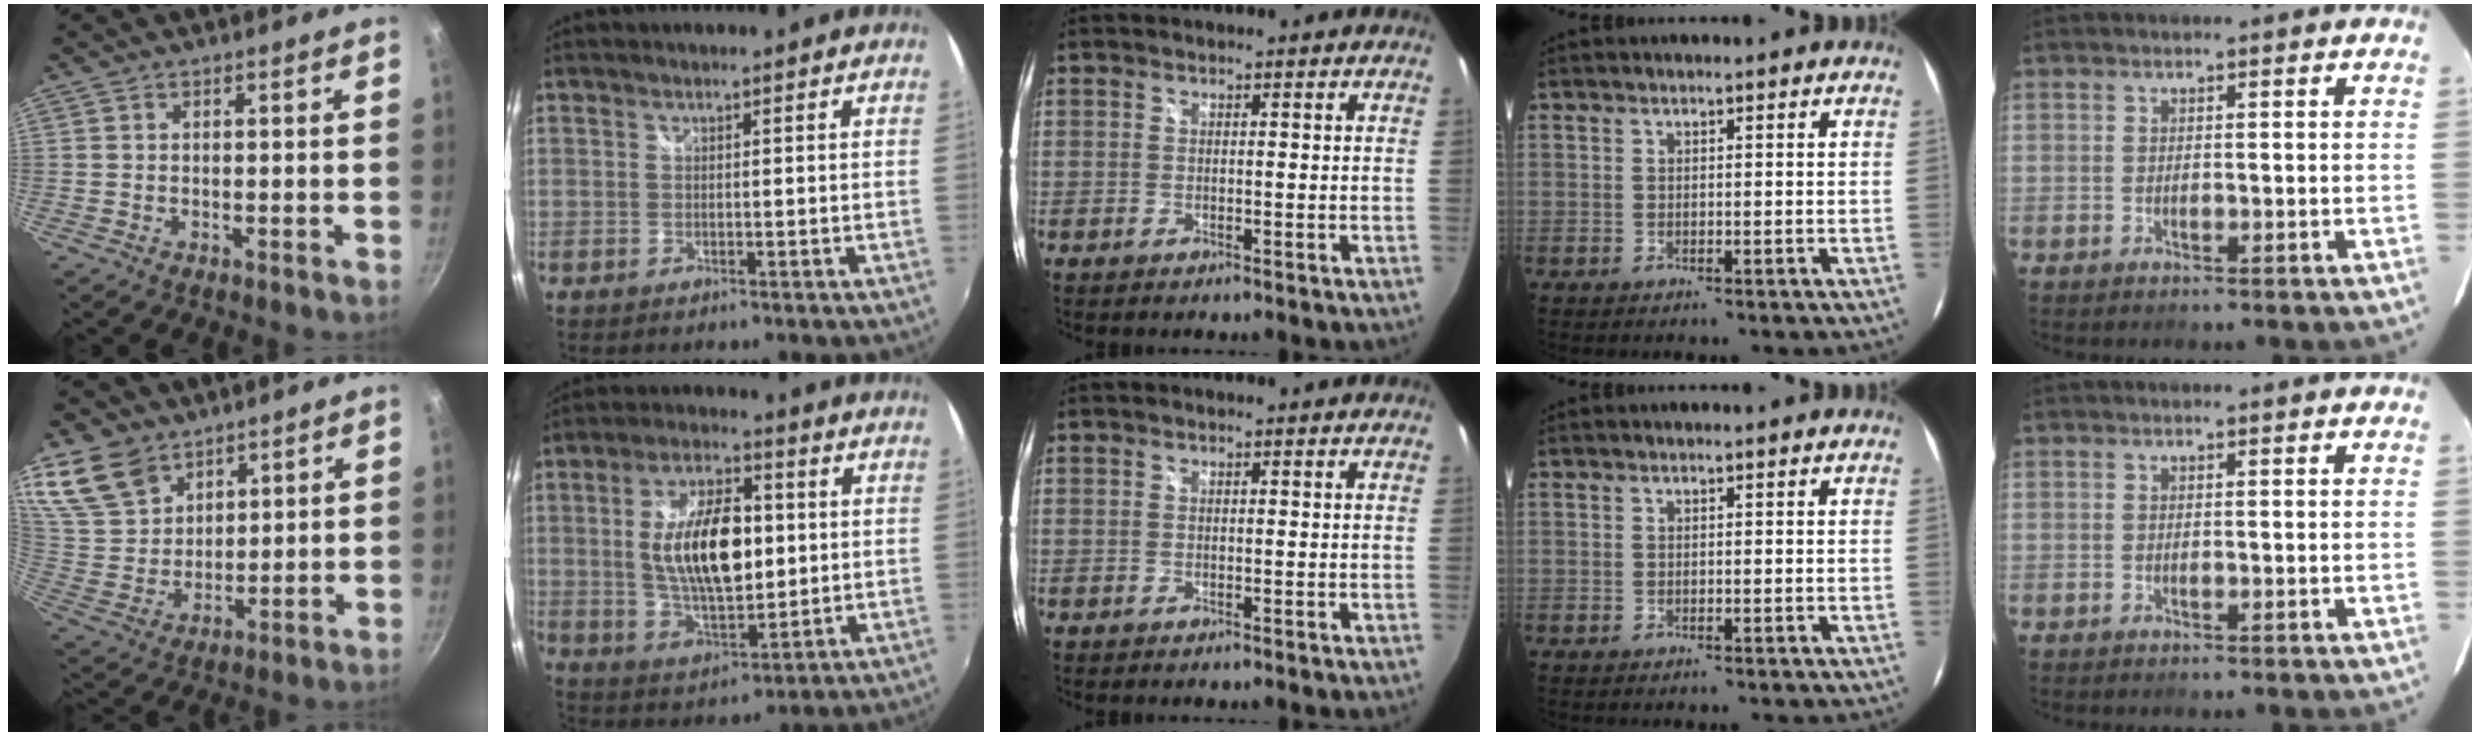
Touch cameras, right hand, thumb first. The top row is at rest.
{"thumb": {"total": 14.6, "force": [9.1, 9.8, 5.9], "torque": [-0.101, -0.037, 0.189]}, "index": {"total": 15.6, "force": [1.4, 7.2, 13.8], "torque": [-0.246, 0.003, 0.032]}}